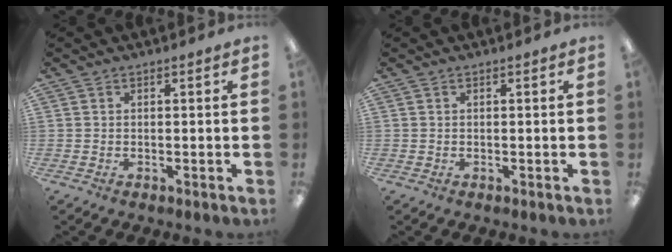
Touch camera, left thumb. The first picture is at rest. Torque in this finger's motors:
{"motor_torque": [0.00, 0.00, -0.07, 0.07, 0.00]}